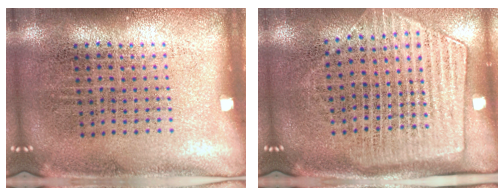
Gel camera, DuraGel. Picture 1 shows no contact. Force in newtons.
{"total": 1.9, "press": 1.6, "slide": 1.0}